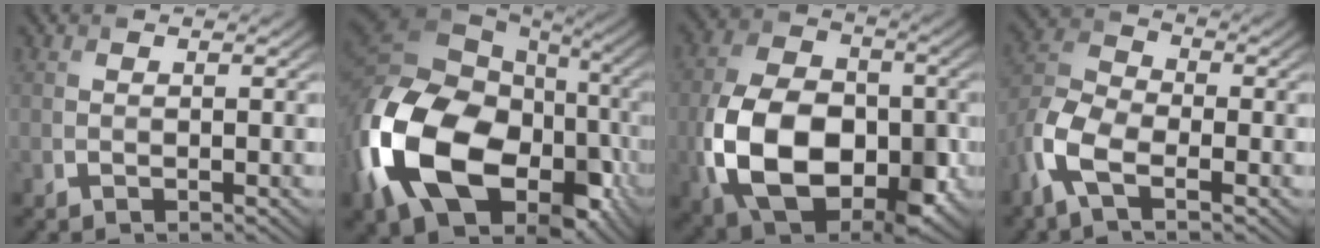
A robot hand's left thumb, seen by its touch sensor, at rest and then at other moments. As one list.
[{"total": 21.6, "force": [-6.7, 14.4, 14.6], "torque": [-0.354, -0.039, -0.102]}, {"total": 15.1, "force": [-4.0, 9.9, 10.8], "torque": [-0.226, -0.026, -0.079]}, {"total": 7.9, "force": [-4.1, 3.5, 5.8], "torque": [-0.140, -0.001, -0.102]}]